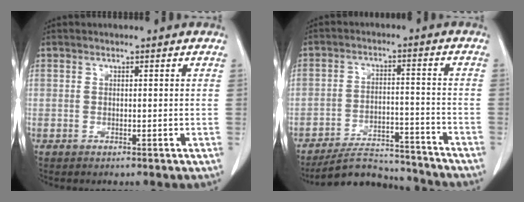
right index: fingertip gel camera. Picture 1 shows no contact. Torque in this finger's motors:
{"motor_torque": [-0.80, -0.65, -0.59, -0.17]}